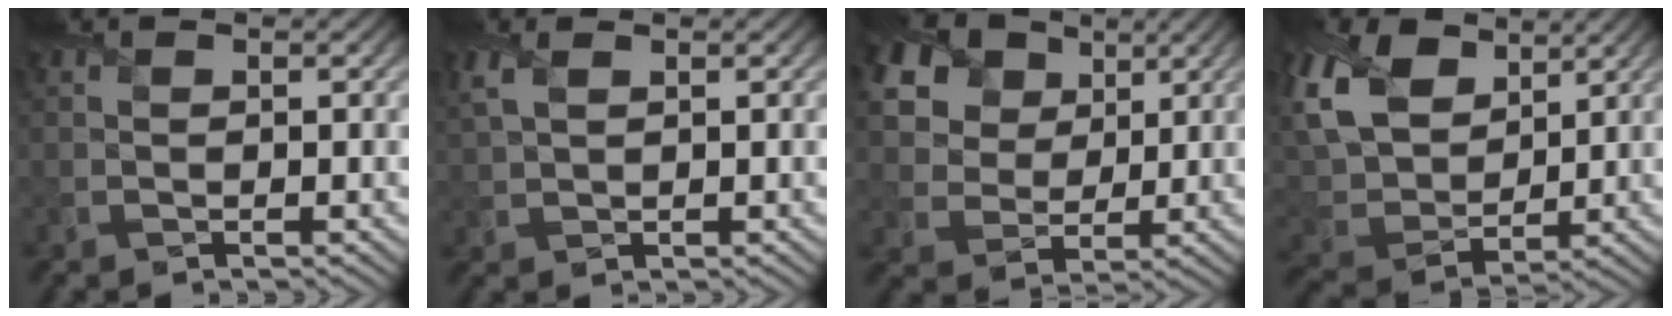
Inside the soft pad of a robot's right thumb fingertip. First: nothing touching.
{"total": 3.6, "force": [1.8, 1.8, 2.5], "torque": [-0.080, 0.011, 0.042]}
{"total": 17.9, "force": [9.3, 12.6, 8.6], "torque": [-0.249, 0.038, 0.196]}
{"total": 13.6, "force": [6.9, 8.9, 7.5], "torque": [-0.238, 0.037, 0.129]}